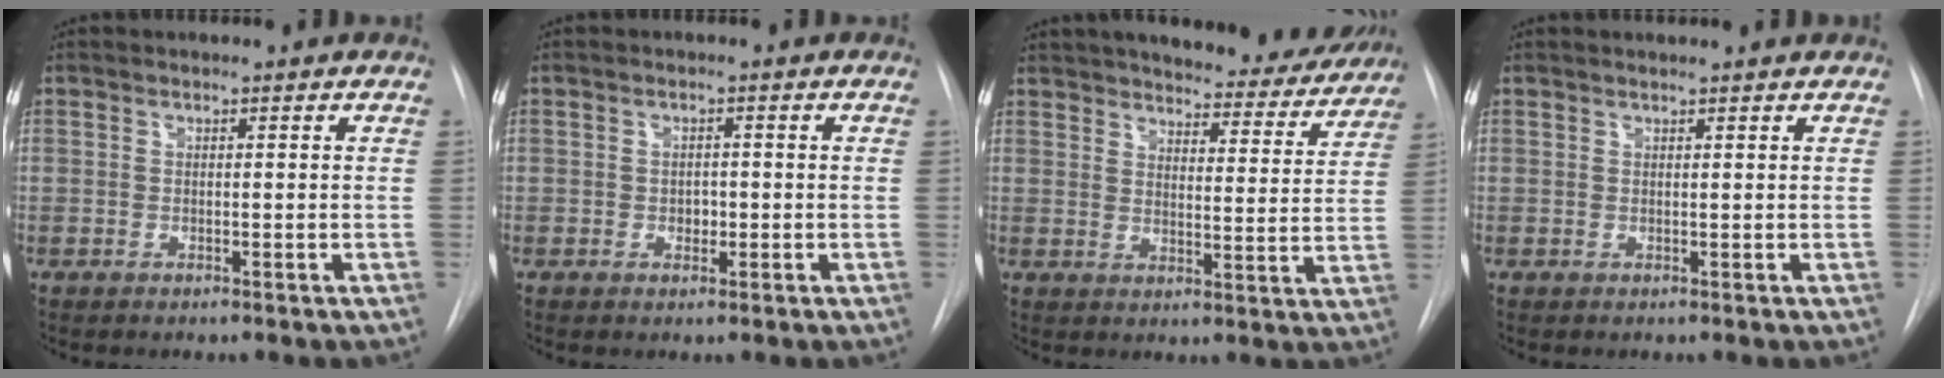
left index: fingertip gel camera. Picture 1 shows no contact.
{"total": 1.6, "force": [-0.3, 1.2, 1.1], "torque": [-0.015, 0.003, -0.003]}
{"total": 19.7, "force": [17.8, 4.7, 7.0], "torque": [-0.098, -0.019, 0.219]}
{"total": 3.1, "force": [2.8, -0.1, 1.3], "torque": [-0.017, 0.017, 0.035]}